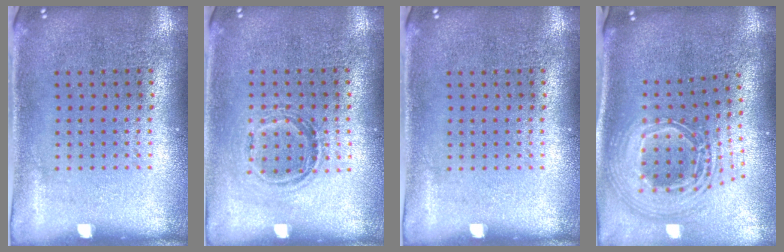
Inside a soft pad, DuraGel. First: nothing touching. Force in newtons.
{"total": 1.1, "press": 0.9, "slide": 0.6}
{"total": 0.0}
{"total": 2.8, "press": 1.9, "slide": 2.0}